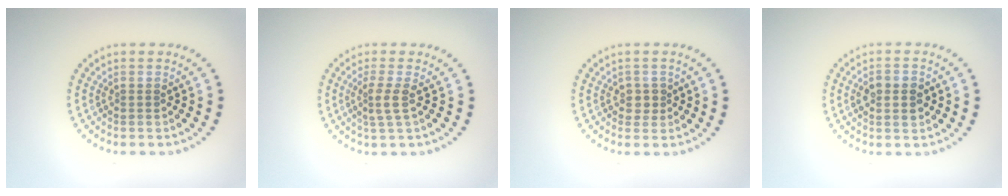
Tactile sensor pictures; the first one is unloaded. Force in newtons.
{"total": 1.9, "press": 1.4, "slide": 1.3}
{"total": 1.3, "press": 1.1, "slide": 0.6}
{"total": 2.9, "press": 2.9, "slide": 0.1}